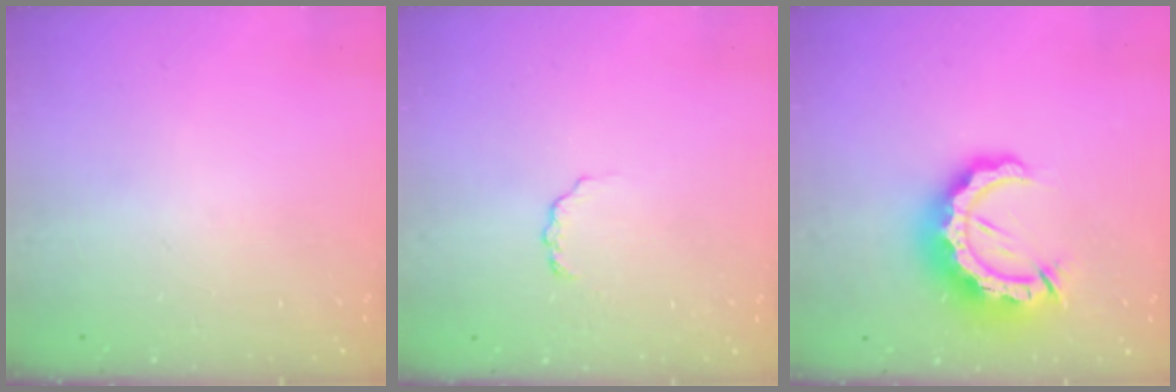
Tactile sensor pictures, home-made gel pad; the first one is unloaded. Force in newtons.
{"total": 2.6, "press": 2.6, "slide": 0.3}
{"total": 14.2, "press": 14.1, "slide": 1.5}